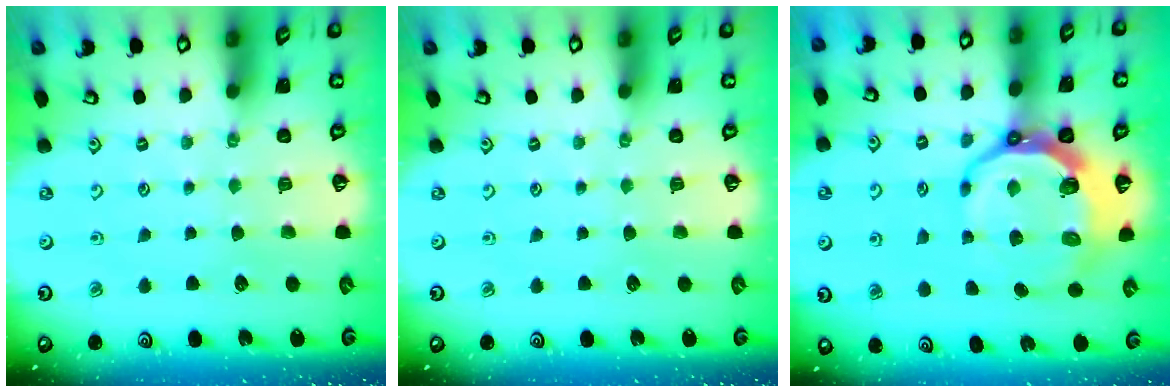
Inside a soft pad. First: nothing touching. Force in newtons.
{"total": 0.0}
{"total": 12.3, "press": 11.3, "slide": 4.8}